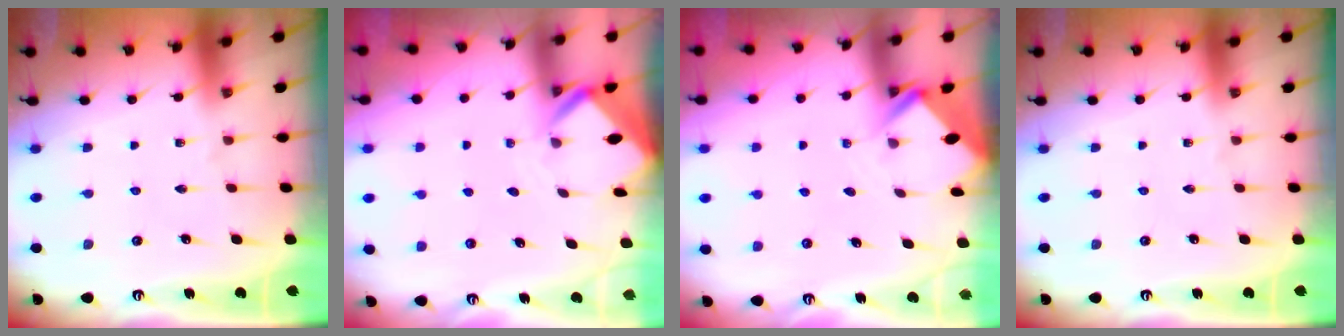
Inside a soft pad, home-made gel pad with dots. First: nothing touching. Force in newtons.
{"total": 2.6, "press": 2.5, "slide": 0.3}
{"total": 2.6, "press": 2.6, "slide": 0.2}
{"total": 0.0}